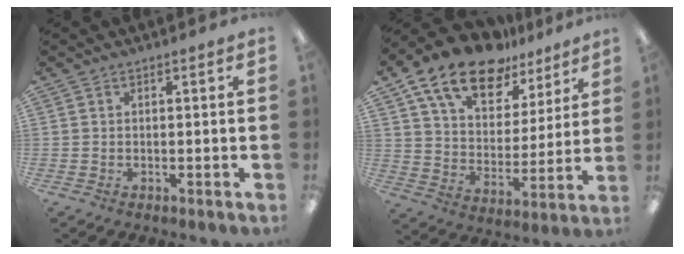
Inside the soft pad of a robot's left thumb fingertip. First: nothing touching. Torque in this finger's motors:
{"motor_torque": [1.09, 1.73, 1.61, -1.15, 0.35]}